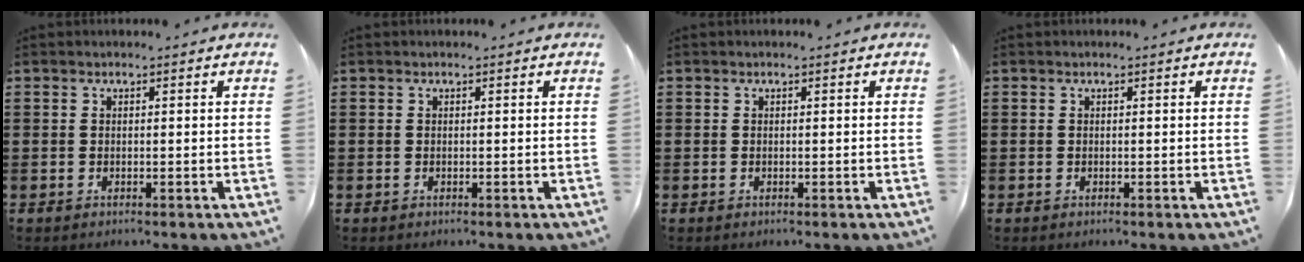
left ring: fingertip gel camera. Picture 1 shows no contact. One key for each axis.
{"total": 0.0}
{"total": 0.0}
{"total": 0.0}